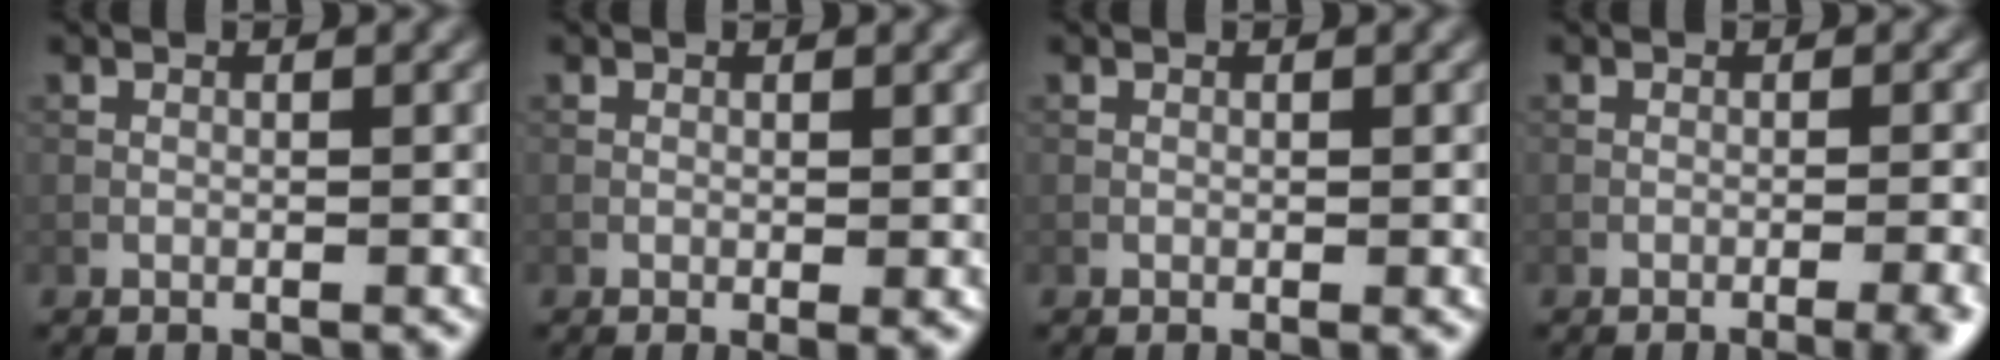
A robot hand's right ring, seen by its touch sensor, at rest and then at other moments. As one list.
[{"total": 0.9, "force": [-0.1, 0.3, 0.8], "torque": [-0.014, -0.005, -0.002]}, {"total": 0.0}, {"total": 4.6, "force": [-3.6, 1.2, 2.6], "torque": [-0.031, -0.001, -0.044]}]